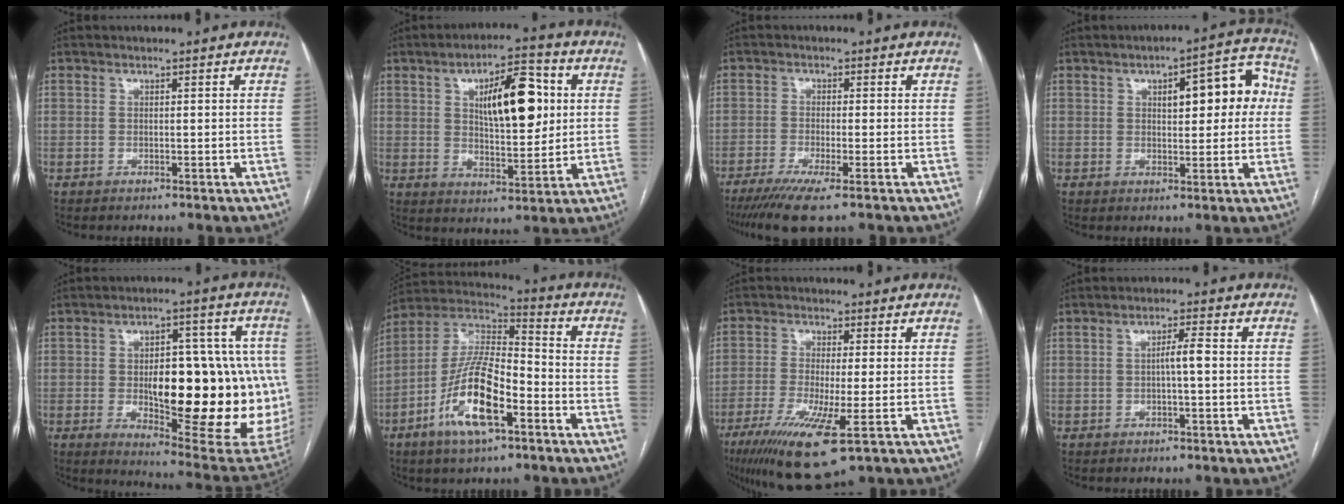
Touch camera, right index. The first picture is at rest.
{"total": 12.8, "force": [3.4, 4.4, 11.6], "torque": [-0.181, 0.014, 0.056]}
{"total": 6.9, "force": [-4.6, 0.2, 5.1], "torque": [-0.083, -0.016, -0.078]}
{"total": 9.8, "force": [2.1, 3.5, 8.9], "torque": [-0.106, 0.035, 0.026]}
{"total": 23.8, "force": [-2.5, 7.9, 22.3], "torque": [-0.230, 0.018, -0.006]}
{"total": 15.3, "force": [-6.4, 4.6, 13.1], "torque": [-0.266, 0.006, -0.116]}
{"total": 11.8, "force": [-5.7, 1.3, 10.3], "torque": [-0.189, -0.036, -0.094]}
{"total": 2.5, "force": [-0.2, 0.1, 2.5], "torque": [-0.042, 0.003, -0.004]}